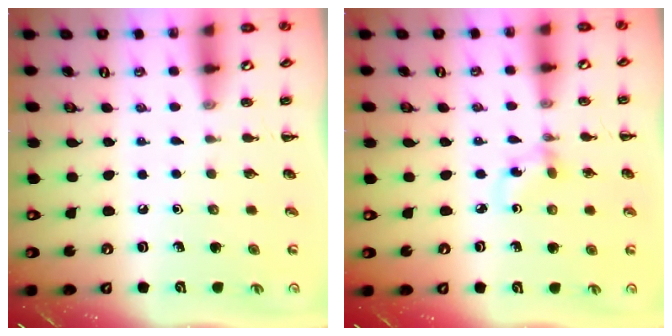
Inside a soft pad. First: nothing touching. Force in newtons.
{"total": 2.8, "press": 2.6, "slide": 1.0}